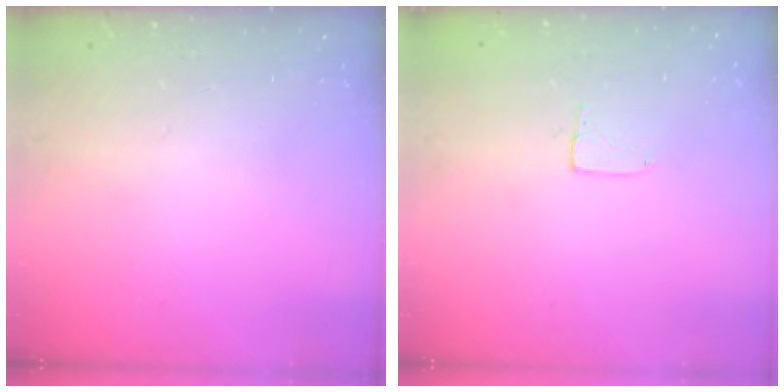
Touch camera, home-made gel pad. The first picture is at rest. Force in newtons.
{"total": 3.5, "press": 3.5, "slide": 0.2}